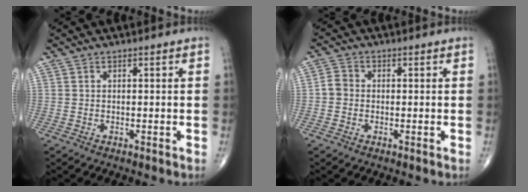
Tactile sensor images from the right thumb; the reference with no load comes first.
{"total": 2.8, "force": [-0.4, 2.5, 1.3], "torque": [-0.016, 0.007, -0.014]}